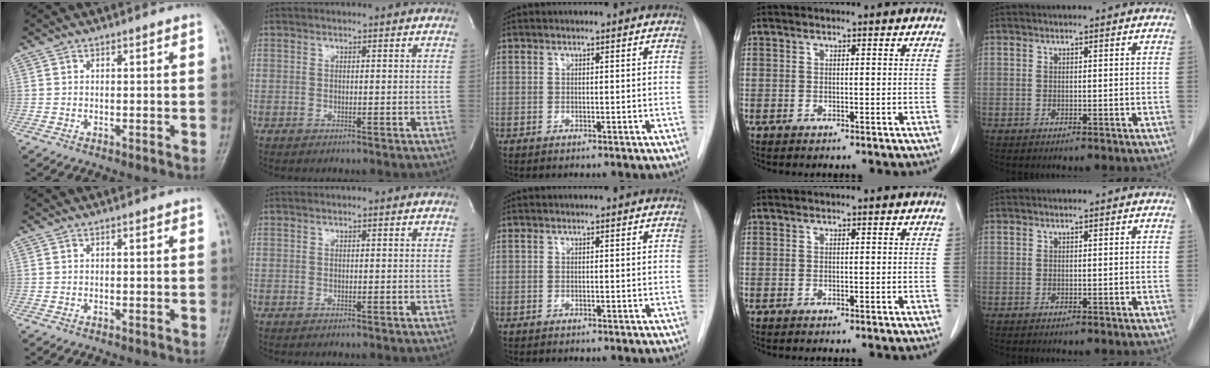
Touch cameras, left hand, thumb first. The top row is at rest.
{}